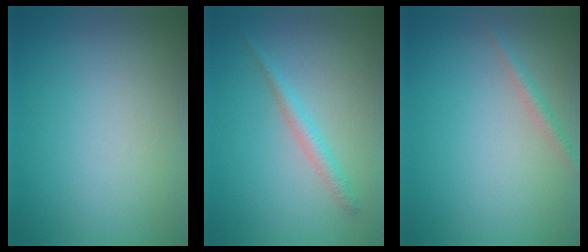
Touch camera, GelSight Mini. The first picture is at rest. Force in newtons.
{"total": 1.7, "press": 1.7, "slide": 0.1}
{"total": 1.1, "press": 1.1, "slide": 0.1}